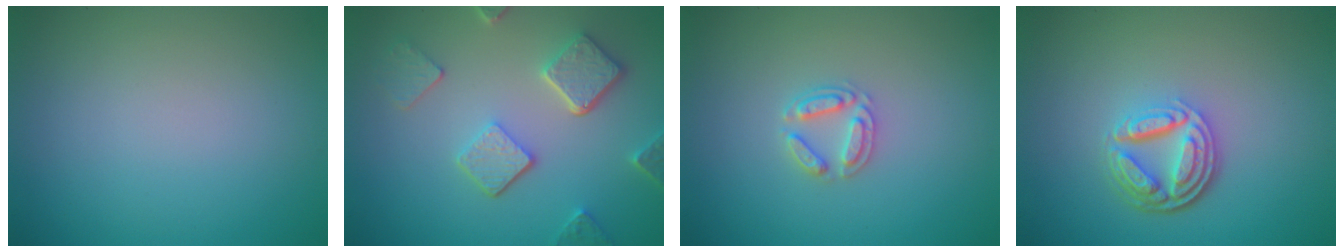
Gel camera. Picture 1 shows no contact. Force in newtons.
{"total": 5.0, "press": 3.9, "slide": 3.2}
{"total": 2.2, "press": 2.2, "slide": 0.3}
{"total": 4.7, "press": 3.5, "slide": 3.2}